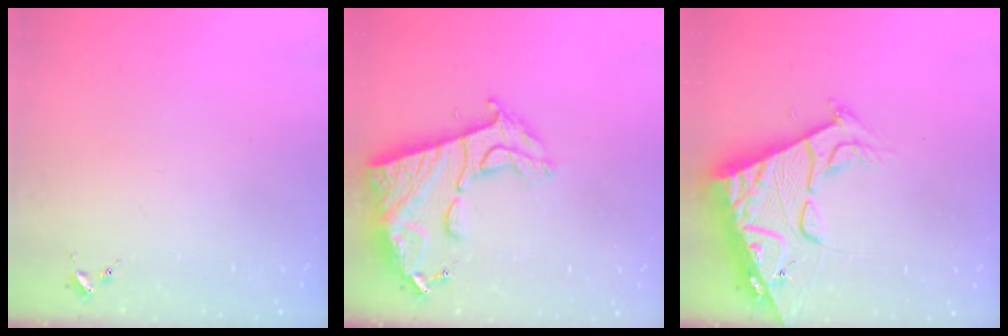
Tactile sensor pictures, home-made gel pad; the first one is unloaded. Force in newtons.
{"total": 15.3, "press": 15.3, "slide": 1.4}
{"total": 17.7, "press": 17.6, "slide": 1.7}